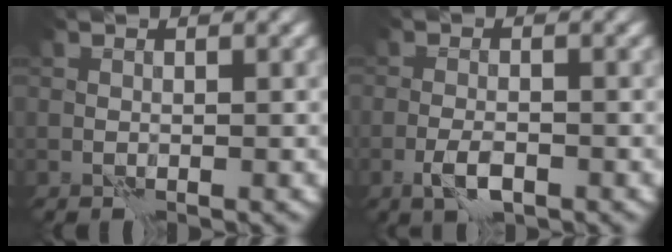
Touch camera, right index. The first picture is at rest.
{"total": 2.3, "force": [-1.1, 0.8, 1.9], "torque": [-0.040, -0.001, -0.024]}